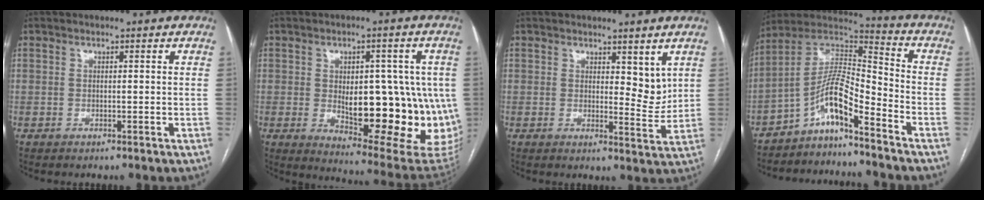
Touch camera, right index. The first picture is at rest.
{"total": 19.9, "force": [-1.7, 7.7, 18.3], "torque": [-0.182, 0.008, 0.006]}
{"total": 4.3, "force": [2.6, 2.0, 2.8], "torque": [-0.032, -0.014, 0.039]}
{"total": 10.1, "force": [-6.5, 1.1, 7.6], "torque": [-0.150, 0.025, -0.121]}